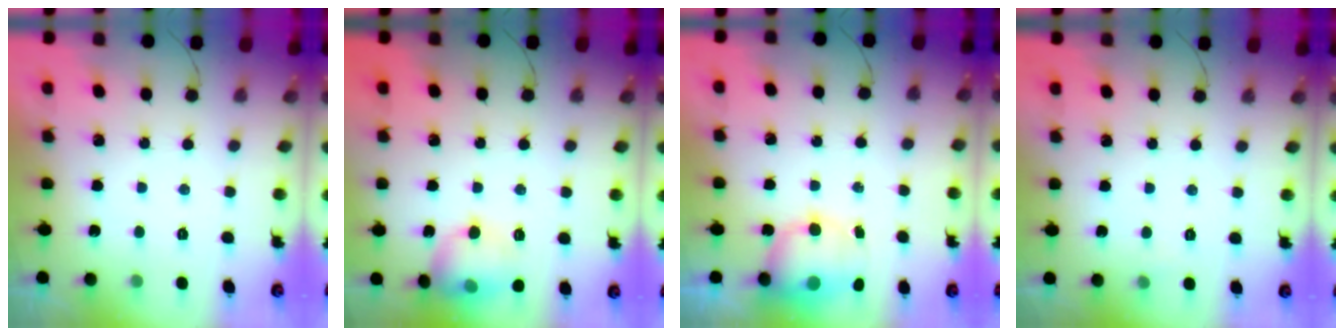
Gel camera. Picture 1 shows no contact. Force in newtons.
{"total": 12.2, "press": 12.0, "slide": 1.9}
{"total": 12.7, "press": 10.7, "slide": 6.9}
{"total": 2.4, "press": 2.2, "slide": 0.9}